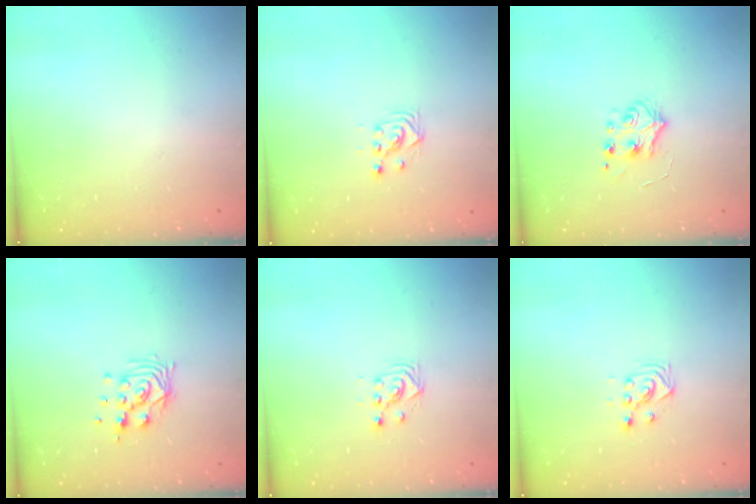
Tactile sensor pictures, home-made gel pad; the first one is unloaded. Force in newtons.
{"total": 2.9, "press": 2.9, "slide": 0.2}
{"total": 5.3, "press": 5.2, "slide": 1.0}
{"total": 8.9, "press": 8.9, "slide": 0.7}
{"total": 3.0, "press": 3.0, "slide": 0.2}
{"total": 2.9, "press": 2.9, "slide": 0.4}